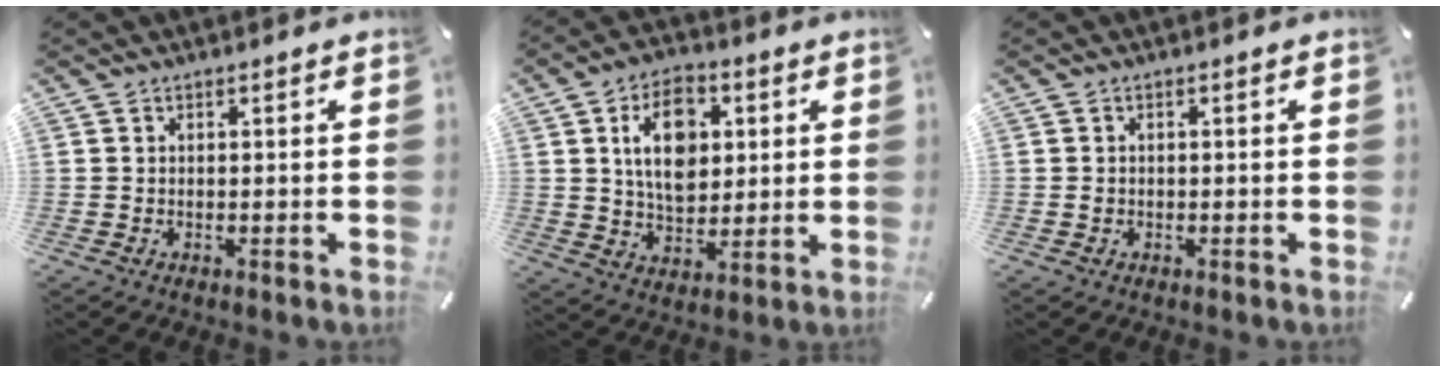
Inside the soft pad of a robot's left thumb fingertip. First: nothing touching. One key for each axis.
{"total": 12.9, "fx": 3.2, "fy": 8.9, "fz": 8.8, "tx": -0.139, "ty": 0.005, "tz": 0.056}
{"total": 0.9, "fx": -0.2, "fy": 0.7, "fz": 0.6, "tx": -0.011, "ty": 0.003, "tz": -0.006}